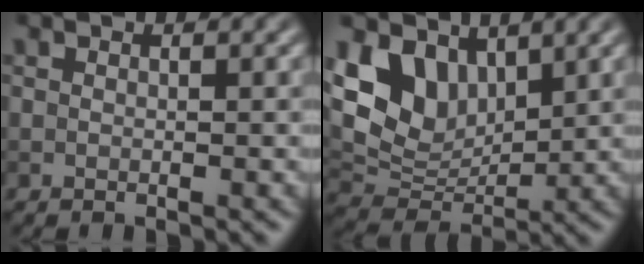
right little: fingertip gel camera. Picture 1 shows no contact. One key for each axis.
{"total": 7.1, "fx": 3.2, "fy": 4.8, "fz": 4.0, "tx": -0.084, "ty": -0.013, "tz": 0.060}